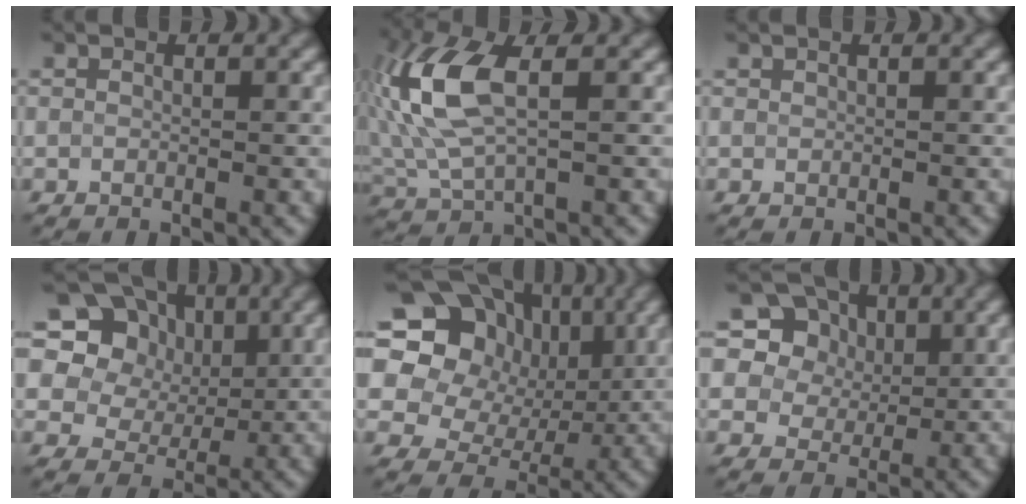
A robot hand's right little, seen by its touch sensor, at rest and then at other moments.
{"total": 8.6, "force": [1.2, 4.3, 7.3], "torque": [-0.183, 0.012, 0.018]}
{"total": 0.0}
{"total": 18.0, "force": [8.7, 13.6, 8.0], "torque": [-0.187, 0.060, 0.145]}
{"total": 16.9, "force": [6.2, 13.5, 8.0], "torque": [-0.176, 0.052, 0.087]}
{"total": 12.2, "force": [6.5, 8.7, 5.5], "torque": [-0.138, 0.031, 0.101]}